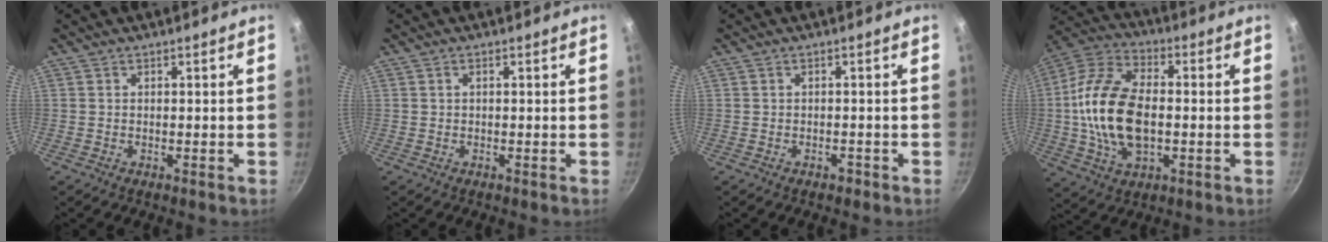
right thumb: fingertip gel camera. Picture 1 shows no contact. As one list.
[{"total": 0.6, "force": [0.2, 0.3, 0.5], "torque": [-0.009, 0.001, 0.002]}, {"total": 1.0, "force": [-0.7, 0.6, 0.3], "torque": [0.000, 0.003, -0.012]}, {"total": 19.3, "force": [-0.8, 10.8, 15.9], "torque": [-0.319, 0.016, -0.014]}]